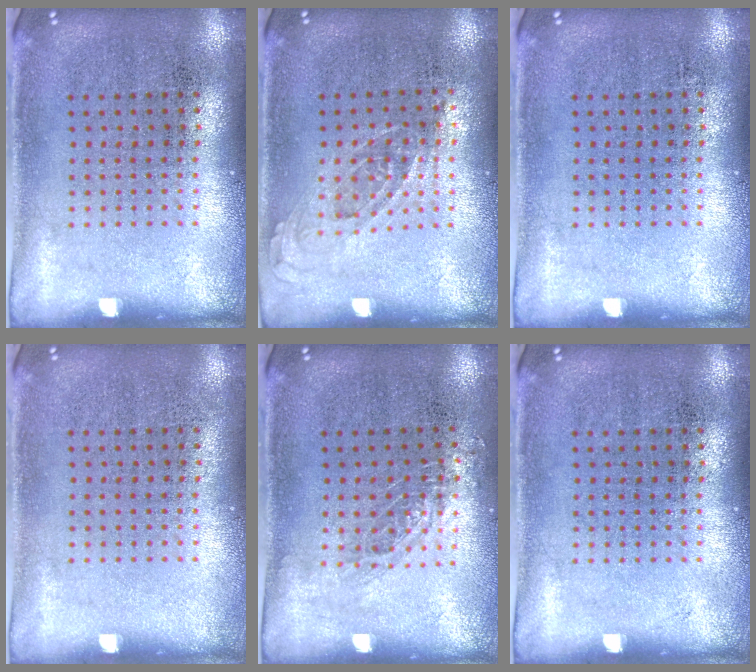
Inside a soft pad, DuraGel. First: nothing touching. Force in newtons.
{"total": 0.8, "press": 0.7, "slide": 0.3}
{"total": 0.0}
{"total": 0.0}
{"total": 0.8, "press": 0.8, "slide": 0.2}
{"total": 0.0}